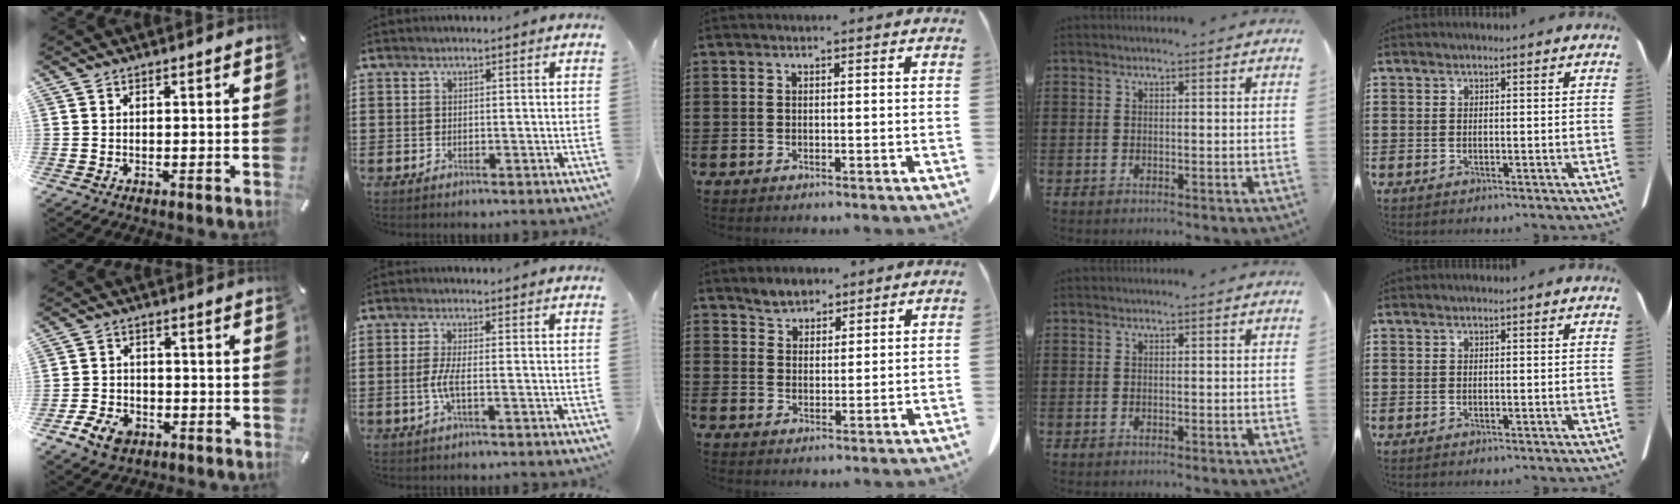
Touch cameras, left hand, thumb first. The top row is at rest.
{"thumb": {"total": 6.3, "force": [-3.5, 4.5, 2.8], "torque": [-0.066, 0.015, -0.066]}, "index": {"total": 3.3, "force": [-0.7, 0.4, 3.2], "torque": [-0.080, -0.009, -0.021]}, "middle": {"total": 3.8, "force": [3.3, 1.8, 0.5], "torque": [-0.022, 0.002, 0.066]}}